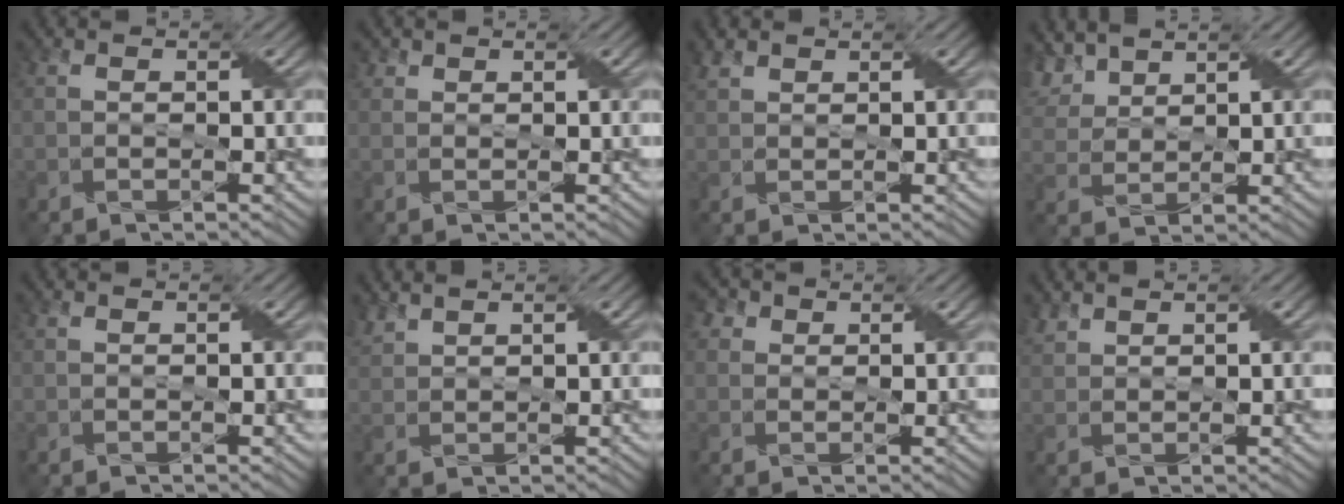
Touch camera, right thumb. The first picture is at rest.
{"total": 1.0, "force": [0.8, 0.7, 0.1], "torque": [-0.003, 0.001, 0.014]}
{"total": 2.0, "force": [1.5, 1.1, 0.8], "torque": [-0.023, 0.009, 0.034]}
{"total": 4.6, "force": [3.5, 2.2, 2.0], "torque": [-0.062, 0.010, 0.078]}
{"total": 0.0}
{"total": 2.1, "force": [1.9, 0.4, 0.7], "torque": [-0.026, 0.009, 0.048]}
{"total": 3.1, "force": [1.7, 2.3, 1.1], "torque": [-0.040, 0.005, 0.021]}
{"total": 1.8, "force": [1.6, 0.6, 0.5], "torque": [-0.018, 0.008, 0.041]}